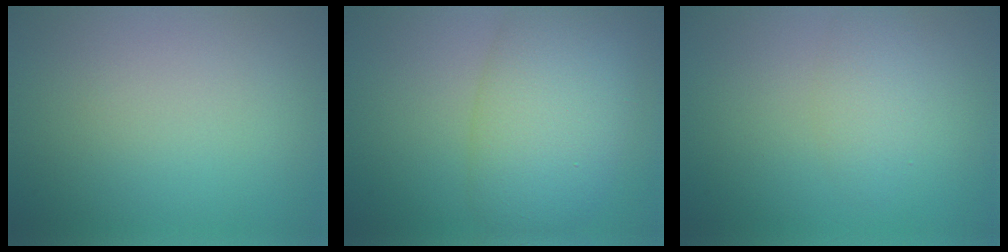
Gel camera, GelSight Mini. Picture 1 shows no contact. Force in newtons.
{"total": 8.7, "press": 8.7, "slide": 0.4}
{"total": 2.1, "press": 2.1, "slide": 0.0}